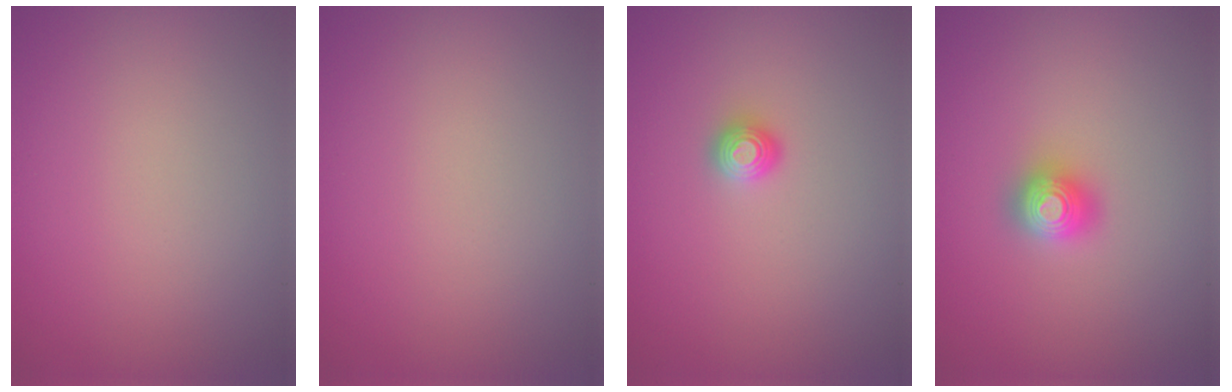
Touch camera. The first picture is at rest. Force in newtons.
{"total": 0.0}
{"total": 1.2, "press": 1.1, "slide": 0.2}
{"total": 2.0, "press": 2.0, "slide": 0.1}